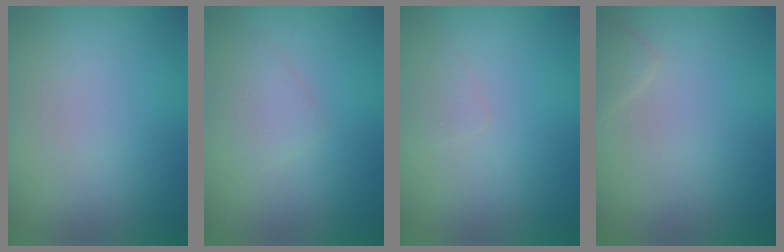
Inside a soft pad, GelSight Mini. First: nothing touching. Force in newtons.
{"total": 1.7, "press": 1.7, "slide": 0.1}
{"total": 0.7, "press": 0.7, "slide": 0.0}
{"total": 0.9, "press": 0.9, "slide": 0.0}